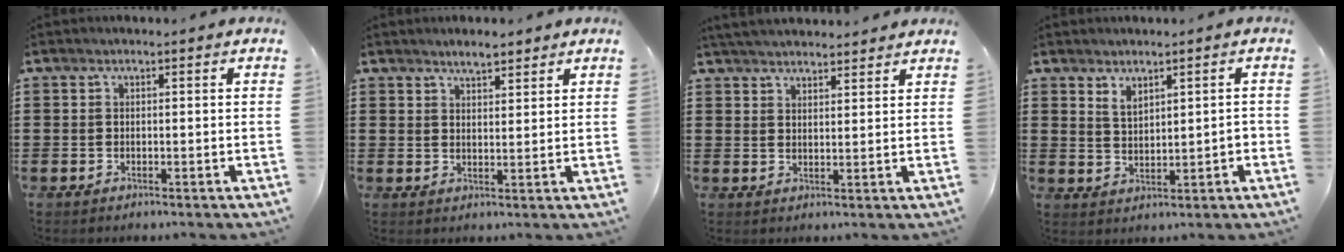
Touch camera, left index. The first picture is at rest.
{"total": 2.9, "force": [2.6, 0.6, 1.0], "torque": [-0.024, 0.001, 0.050]}
{"total": 3.7, "force": [3.6, 0.2, 0.5], "torque": [-0.020, -0.006, 0.068]}
{"total": 2.7, "force": [1.8, 1.1, 1.8], "torque": [-0.030, -0.001, 0.031]}